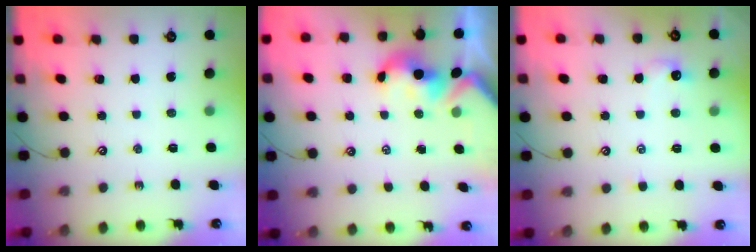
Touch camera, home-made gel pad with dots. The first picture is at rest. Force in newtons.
{"total": 1.5, "press": 1.5, "slide": 0.1}
{"total": 1.6, "press": 1.5, "slide": 0.4}